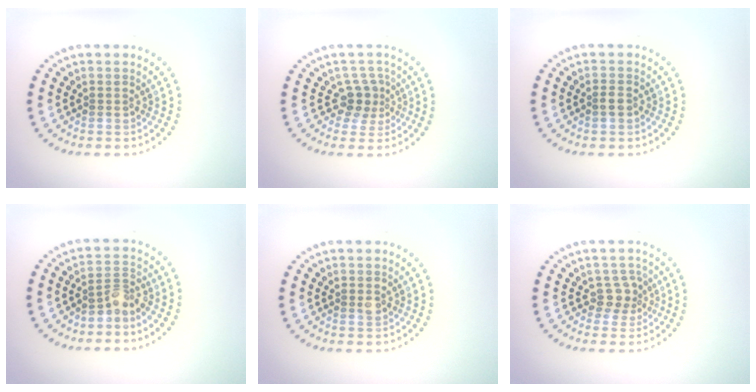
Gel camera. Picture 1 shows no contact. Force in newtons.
{"total": 2.4, "press": 1.7, "slide": 1.7}
{"total": 1.1, "press": 1.0, "slide": 0.4}
{"total": 2.0, "press": 1.5, "slide": 1.4}
{"total": 0.6, "press": 0.5, "slide": 0.3}
{"total": 2.0, "press": 1.6, "slide": 1.3}